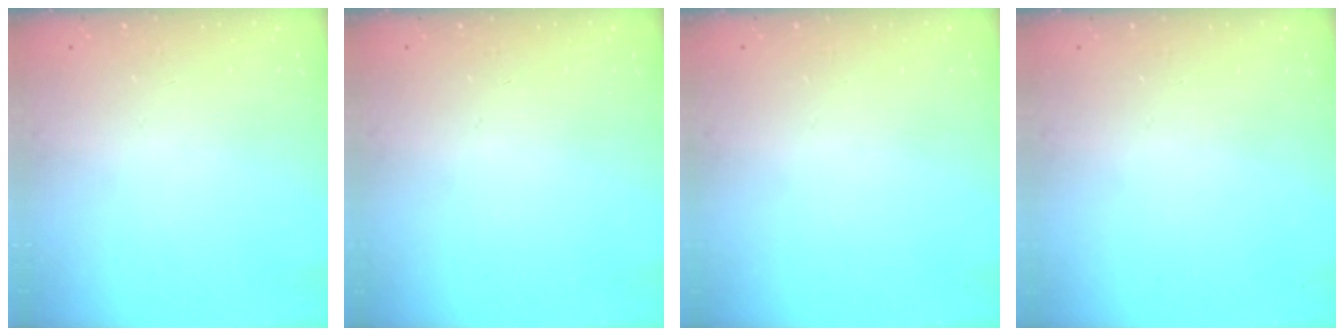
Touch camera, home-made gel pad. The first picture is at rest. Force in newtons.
{"total": 0.0}
{"total": 0.0}
{"total": 0.0}